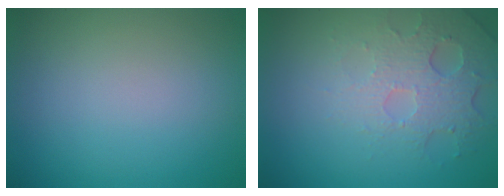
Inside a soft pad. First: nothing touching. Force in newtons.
{"total": 5.0, "press": 3.3, "slide": 3.8}